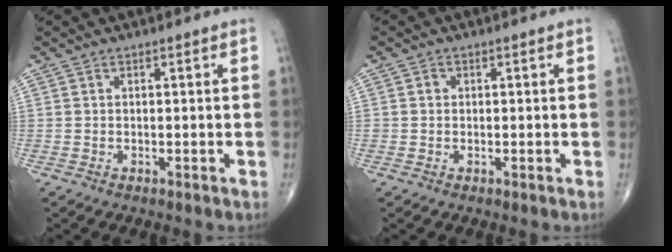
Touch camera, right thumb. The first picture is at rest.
{"total": 1.1, "force": [0.0, 1.0, 0.3], "torque": [0.001, 0.003, -0.002]}